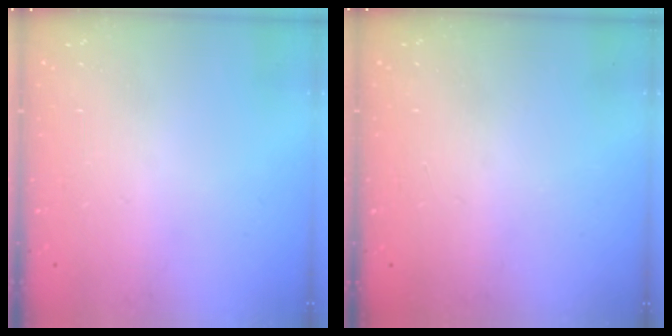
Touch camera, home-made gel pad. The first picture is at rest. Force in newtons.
{"total": 1.0, "press": 0.0, "slide": 1.0}